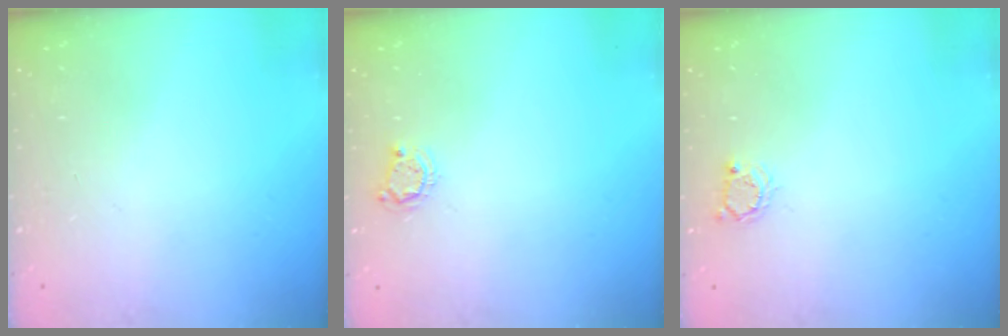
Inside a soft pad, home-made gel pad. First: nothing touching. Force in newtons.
{"total": 4.2, "press": 4.1, "slide": 0.6}
{"total": 2.5, "press": 2.5, "slide": 0.3}